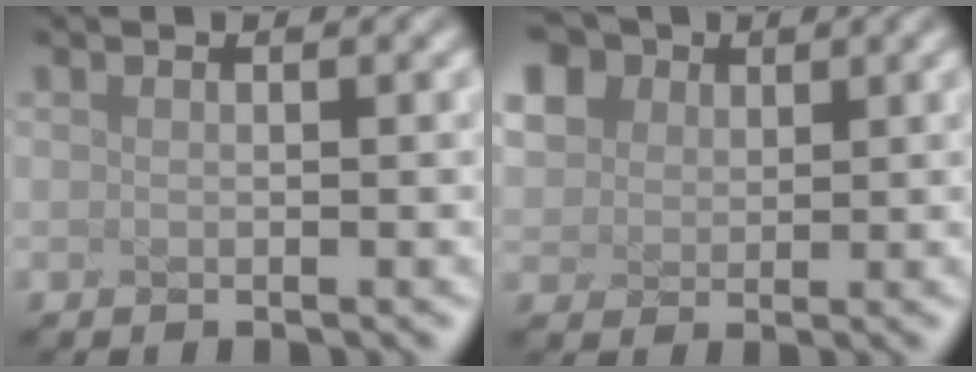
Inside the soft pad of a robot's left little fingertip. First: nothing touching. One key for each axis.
{"total": 5.8, "fx": 3.3, "fy": 4.2, "fz": 2.2, "tx": -0.118, "ty": 0.023, "tz": 0.095}